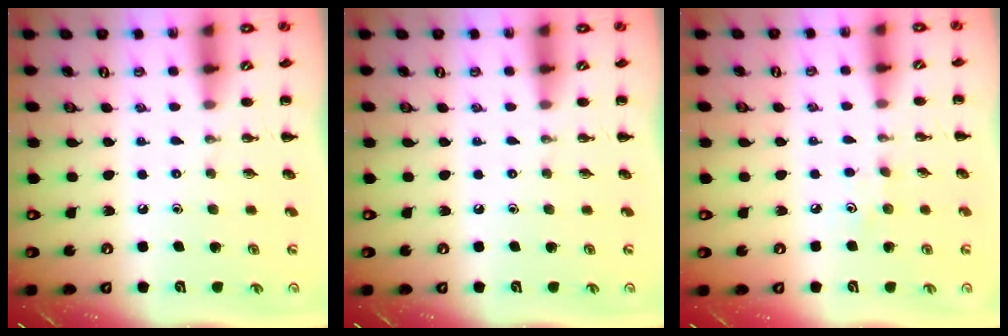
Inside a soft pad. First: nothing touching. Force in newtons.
{"total": 0.0}
{"total": 2.9, "press": 2.8, "slide": 0.8}